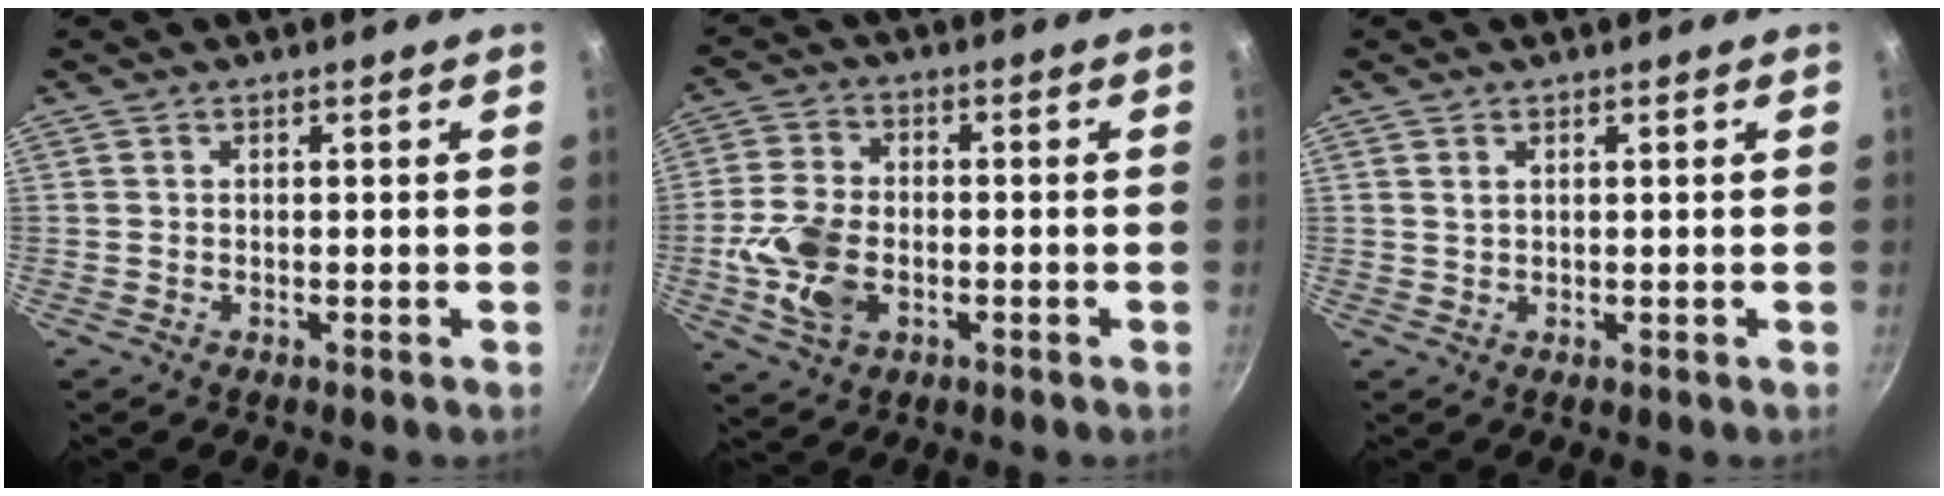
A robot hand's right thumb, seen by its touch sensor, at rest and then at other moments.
{"total": 11.1, "force": [-2.6, 7.3, 8.0], "torque": [-0.159, 0.009, -0.048]}
{"total": 1.0, "force": [0.5, 0.5, 0.7], "torque": [-0.013, 0.003, 0.012]}